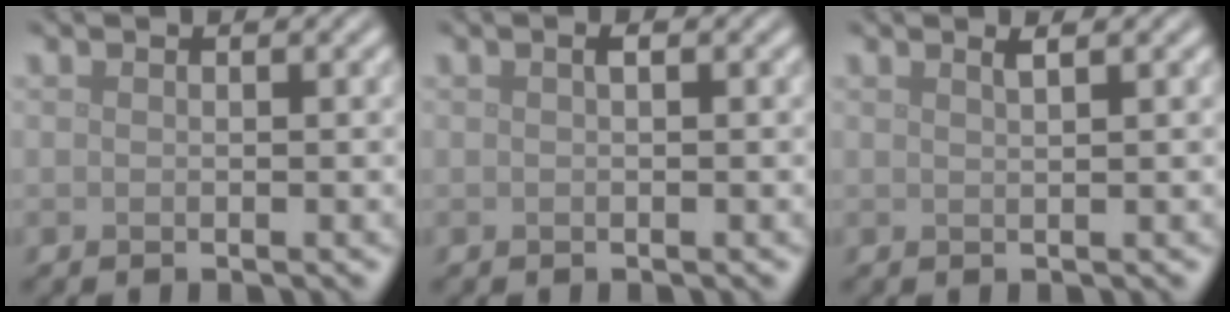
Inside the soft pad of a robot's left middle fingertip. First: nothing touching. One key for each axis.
{"total": 0.6, "fx": 0.1, "fy": 0.1, "fz": 0.6, "tx": -0.011, "ty": 0.005, "tz": 0.004}
{"total": 1.2, "fx": 0.7, "fy": 0.4, "fz": 0.9, "tx": -0.006, "ty": 0.003, "tz": 0.008}